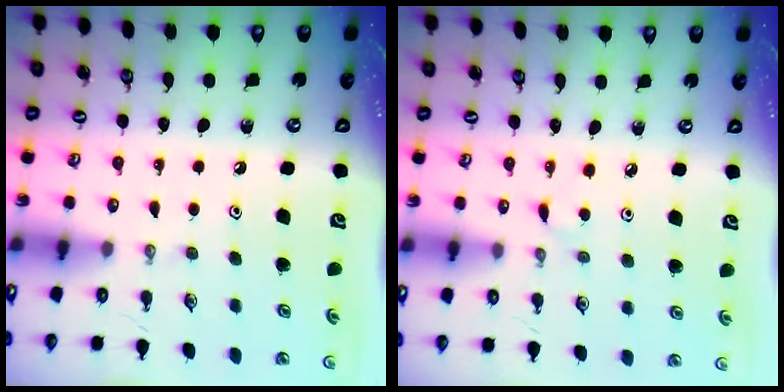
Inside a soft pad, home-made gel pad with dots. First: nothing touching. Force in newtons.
{"total": 2.9, "press": 2.9, "slide": 0.3}